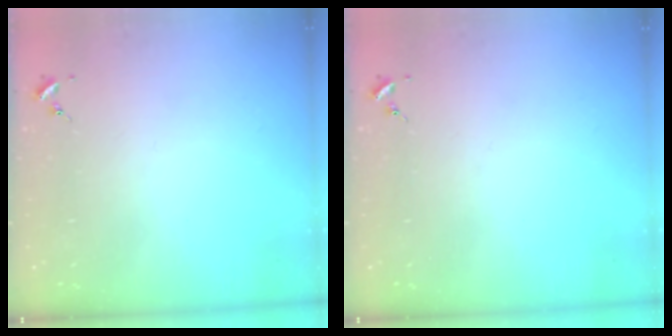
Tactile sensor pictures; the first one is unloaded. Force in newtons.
{"total": 0.0}